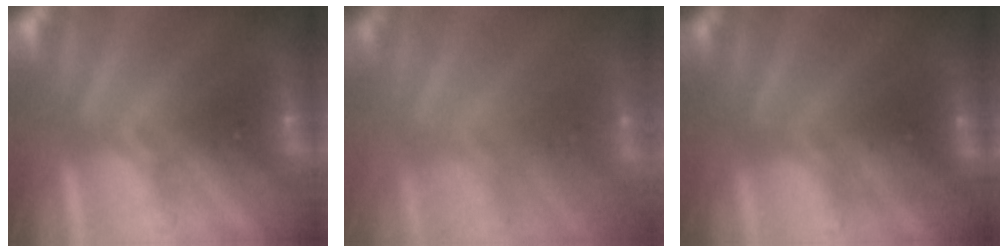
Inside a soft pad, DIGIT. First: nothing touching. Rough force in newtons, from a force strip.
{"total": 2.0}
{"total": 2.2}